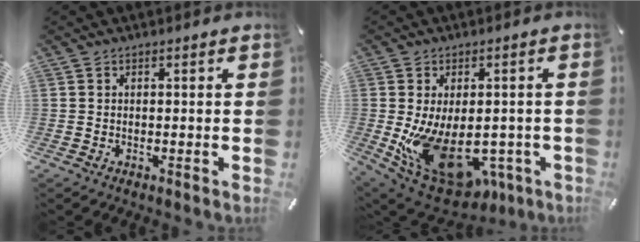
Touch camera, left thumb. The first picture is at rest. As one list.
[{"total": 17.0, "force": [-2.9, 11.4, 12.3], "torque": [-0.205, -0.011, -0.025]}]